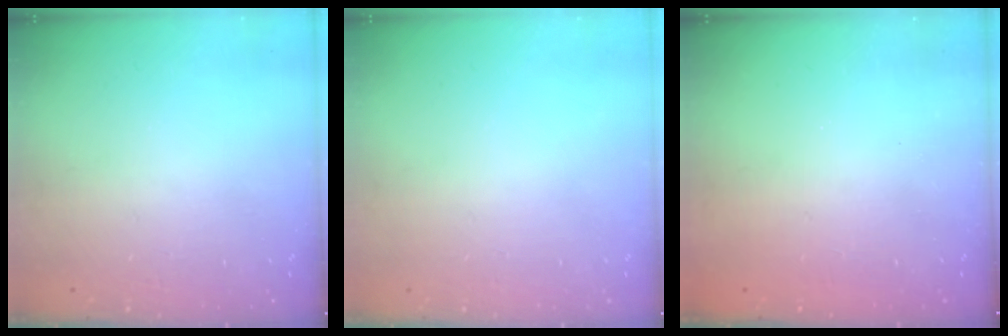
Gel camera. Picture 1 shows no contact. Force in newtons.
{"total": 0.0}
{"total": 2.4, "press": 2.2, "slide": 0.8}